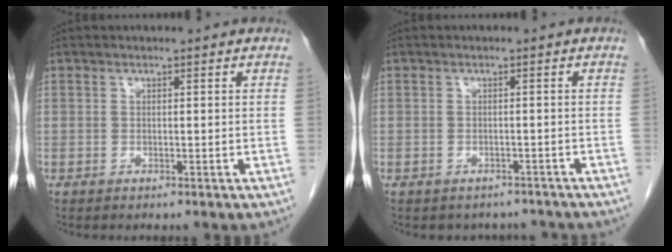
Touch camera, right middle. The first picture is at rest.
{"total": 4.4, "force": [-3.9, 2.0, 0.0], "torque": [0.002, 0.007, -0.044]}